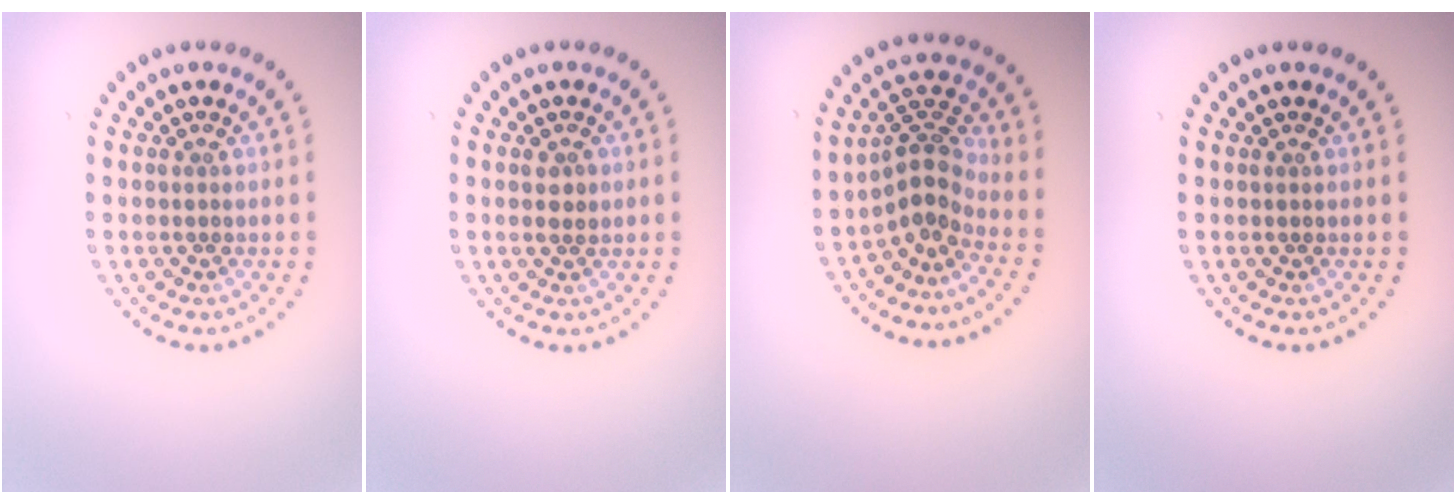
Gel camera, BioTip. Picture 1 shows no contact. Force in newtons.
{"total": 1.2, "press": 1.2, "slide": 0.2}
{"total": 3.5, "press": 2.5, "slide": 2.5}
{"total": 0.0}